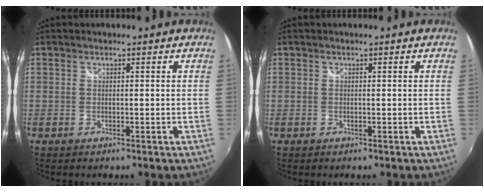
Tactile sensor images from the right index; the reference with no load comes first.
{"total": 0.0}